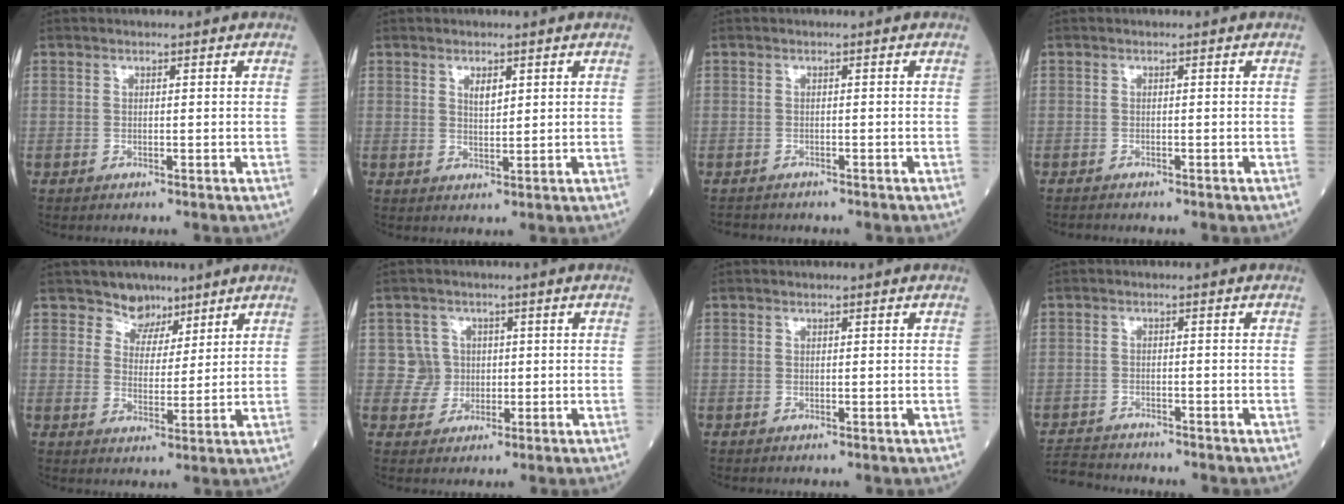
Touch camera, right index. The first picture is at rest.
{"total": 2.2, "force": [1.1, 0.9, 1.7], "torque": [-0.031, -0.001, 0.022]}
{"total": 2.9, "force": [-2.7, 0.9, 0.7], "torque": [-0.013, -0.005, -0.036]}
{"total": 1.1, "force": [-1.1, 0.0, 0.3], "torque": [-0.010, -0.003, -0.018]}
{"total": 4.9, "force": [3.8, 3.1, 0.3], "torque": [0.001, 0.001, 0.062]}
{"total": 3.7, "force": [0.3, 3.7, -0.3], "torque": [0.017, 0.011, 0.004]}
{"total": 0.0}
{"total": 7.4, "force": [-7.3, 0.5, 1.1], "torque": [-0.020, -0.010, -0.127]}